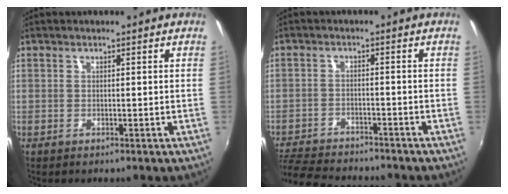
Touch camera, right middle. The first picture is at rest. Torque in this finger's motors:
{"motor_torque": [1.07, -1.07, 0.08, 0.03]}